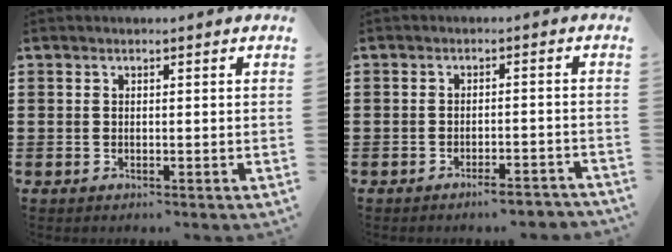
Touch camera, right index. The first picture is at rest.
{"total": 2.9, "force": [-2.6, 0.2, 1.2], "torque": [-0.021, 0.000, -0.051]}